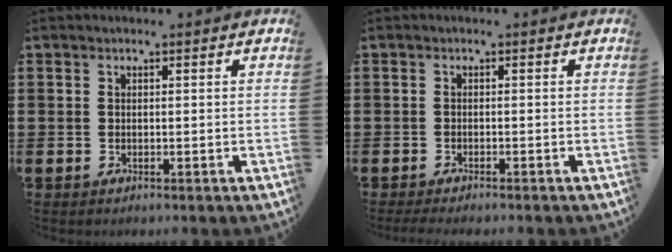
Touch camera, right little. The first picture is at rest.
{"total": 0.9, "force": [-0.7, 0.0, 0.5], "torque": [-0.008, -0.002, -0.014]}